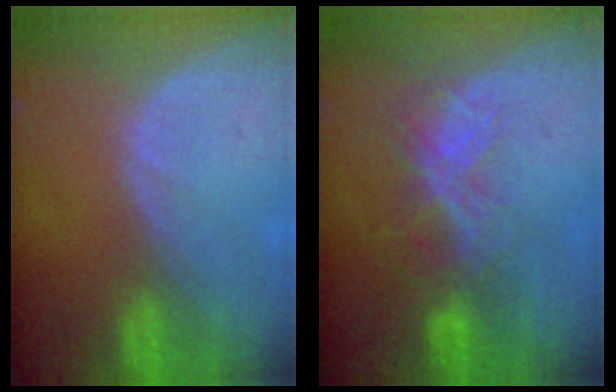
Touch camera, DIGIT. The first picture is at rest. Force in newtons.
{"total": 6.7, "press": 5.8, "slide": 3.3}